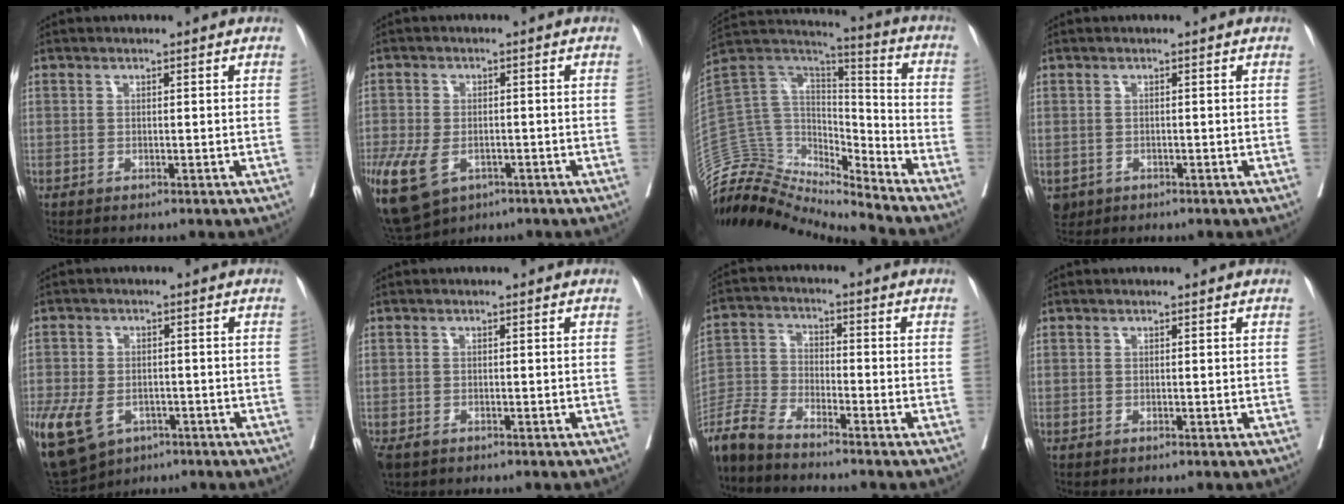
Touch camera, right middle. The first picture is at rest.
{"total": 19.7, "force": [-9.1, 13.8, 10.7], "torque": [-0.342, -0.032, -0.139]}
{"total": 17.3, "force": [-16.9, 2.9, 2.1], "torque": [-0.047, 0.091, -0.303]}
{"total": 2.7, "force": [-1.3, 2.2, 0.6], "torque": [-0.010, 0.000, -0.016]}
{"total": 20.8, "force": [-9.3, 15.4, 10.4], "torque": [-0.337, -0.027, -0.141]}
{"total": 2.5, "force": [-1.6, 1.4, 1.2], "torque": [-0.027, -0.006, -0.024]}
{"total": 6.6, "force": [-6.3, 0.2, 1.9], "torque": [-0.051, -0.015, -0.133]}
{"total": 0.0}